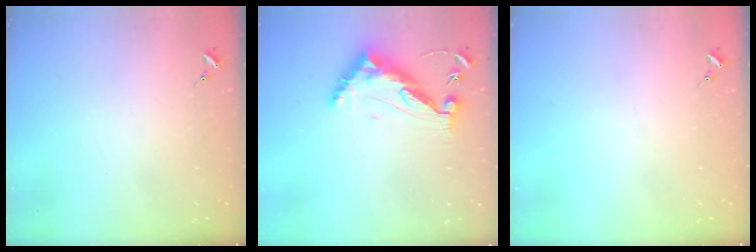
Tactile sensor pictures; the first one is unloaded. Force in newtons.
{"total": 10.6, "press": 10.5, "slide": 0.9}
{"total": 0.0}